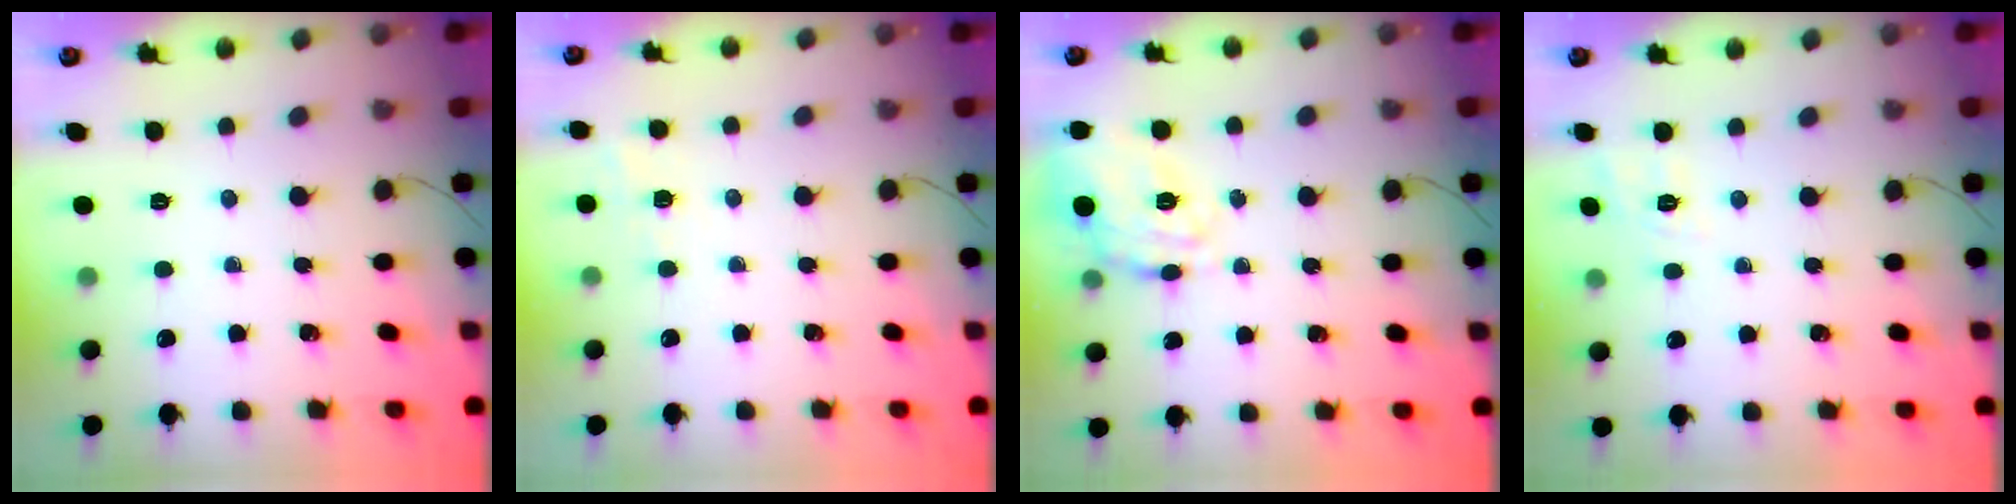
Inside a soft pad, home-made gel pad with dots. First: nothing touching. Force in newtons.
{"total": 6.3, "press": 6.1, "slide": 1.5}
{"total": 17.9, "press": 17.8, "slide": 0.5}
{"total": 2.1, "press": 0.4, "slide": 2.1}